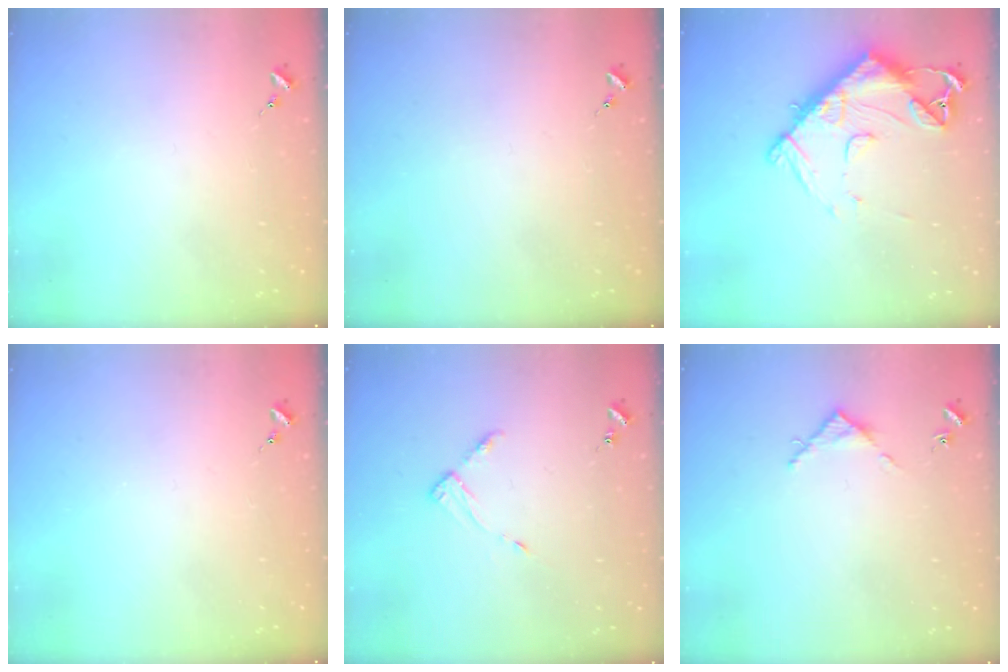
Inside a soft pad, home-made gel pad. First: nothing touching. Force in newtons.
{"total": 0.0}
{"total": 15.0, "press": 14.9, "slide": 1.6}
{"total": 0.0}
{"total": 4.9, "press": 4.8, "slide": 0.6}
{"total": 3.6, "press": 3.6, "slide": 0.3}